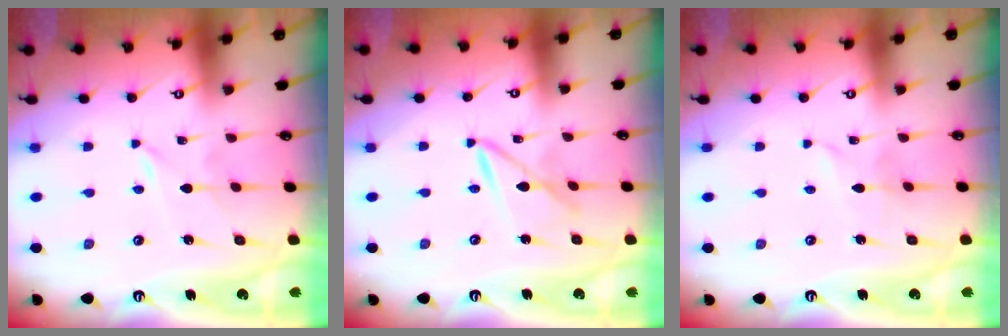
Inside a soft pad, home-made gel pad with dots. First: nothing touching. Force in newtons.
{"total": 6.0, "press": 6.0, "slide": 0.3}
{"total": 1.9, "press": 1.9, "slide": 0.2}